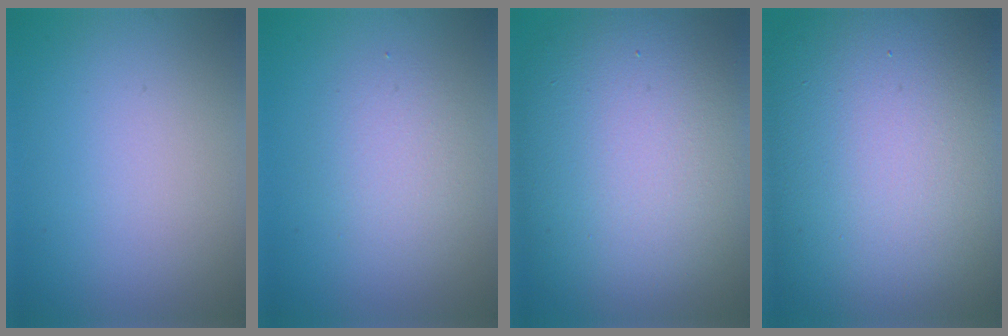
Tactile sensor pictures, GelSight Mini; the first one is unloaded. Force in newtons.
{"total": 2.5, "press": 2.5, "slide": 0.2}
{"total": 15.2, "press": 15.1, "slide": 1.1}
{"total": 20.2, "press": 20.1, "slide": 1.4}